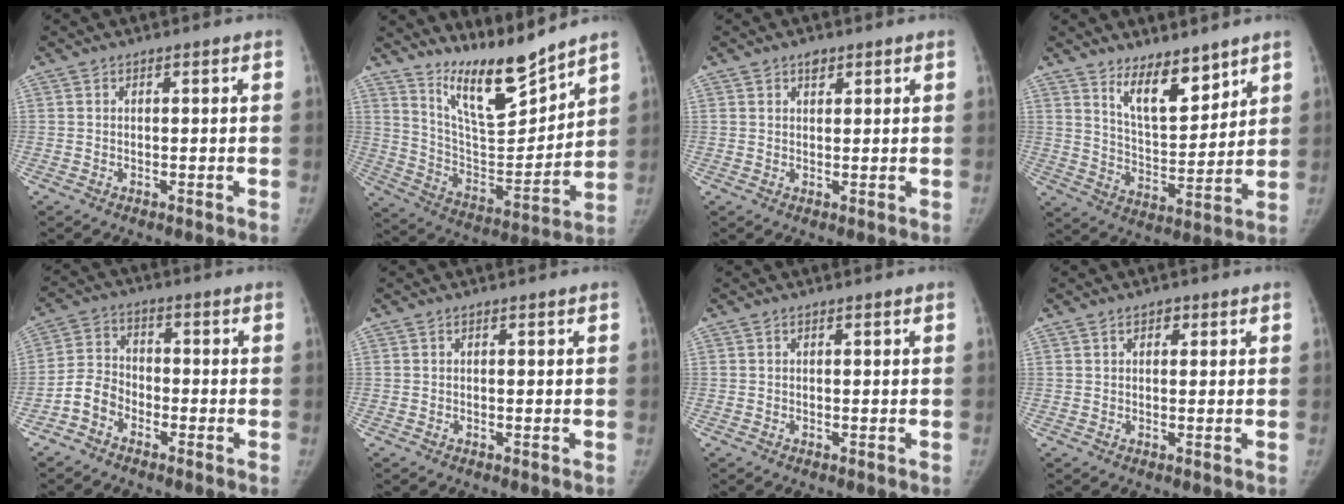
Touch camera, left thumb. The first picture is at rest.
{"total": 14.5, "force": [12.4, 2.4, 7.2], "torque": [-0.091, -0.097, 0.231]}
{"total": 2.1, "force": [1.3, 1.3, 0.9], "torque": [-0.003, -0.006, 0.018]}
{"total": 10.6, "force": [7.6, 4.1, 6.1], "torque": [-0.076, -0.068, 0.141]}
{"total": 5.7, "force": [-3.3, 4.1, 2.3], "torque": [-0.037, 0.025, -0.074]}
{"total": 0.0}
{"total": 0.0}
{"total": 1.8, "force": [0.9, 1.2, 0.9], "torque": [-0.006, -0.001, 0.010]}